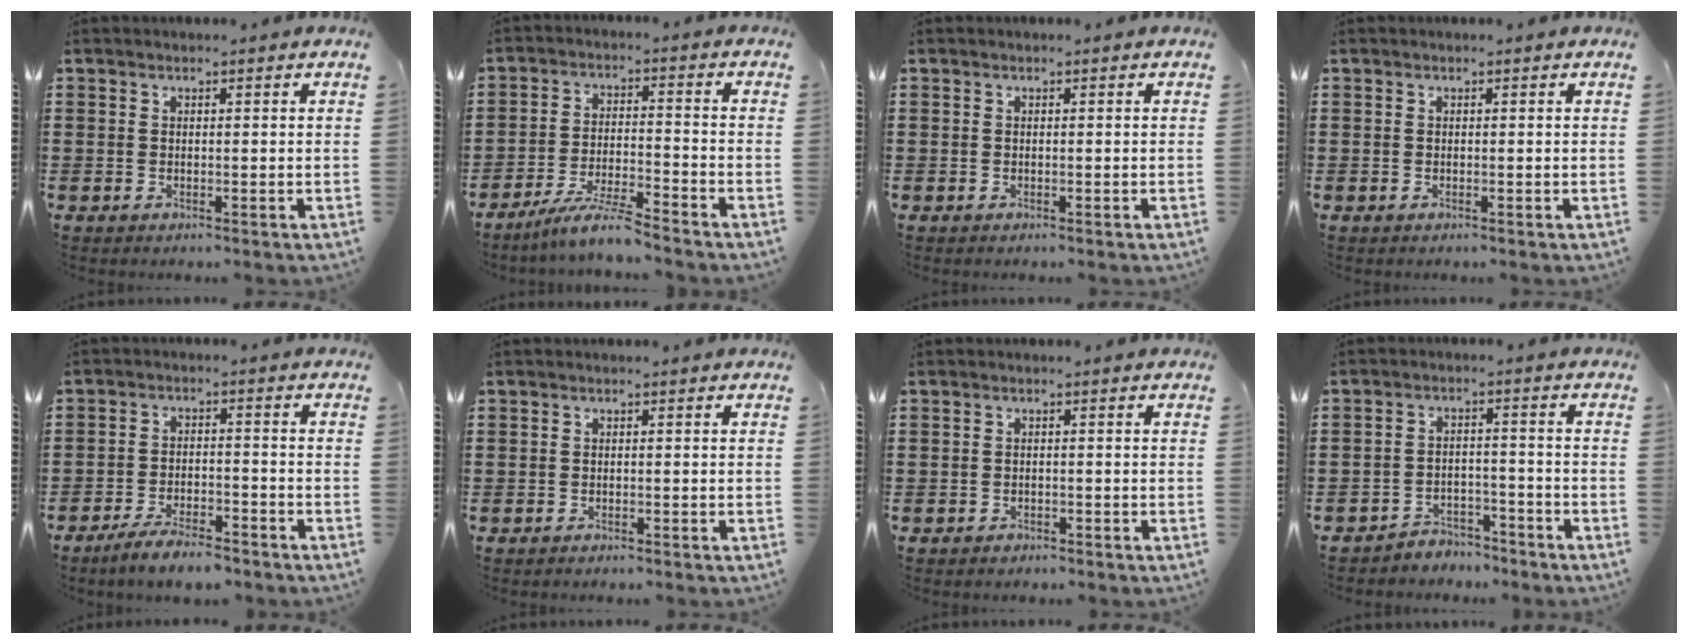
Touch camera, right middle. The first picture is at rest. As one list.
[{"total": 6.5, "force": [-5.8, -0.2, 2.8], "torque": [-0.064, -0.014, -0.112]}, {"total": 0.0}, {"total": 0.0}, {"total": 5.2, "force": [-4.6, 0.8, 2.1], "torque": [-0.047, -0.002, -0.092]}, {"total": 0.7, "force": [-0.7, 0.1, 0.0], "torque": [-0.002, 0.000, -0.014]}, {"total": 1.0, "force": [-0.9, 0.4, 0.0], "torque": [-0.004, 0.001, -0.021]}, {"total": 3.7, "force": [-3.7, 0.8, -0.2], "torque": [-0.005, 0.002, -0.078]}]